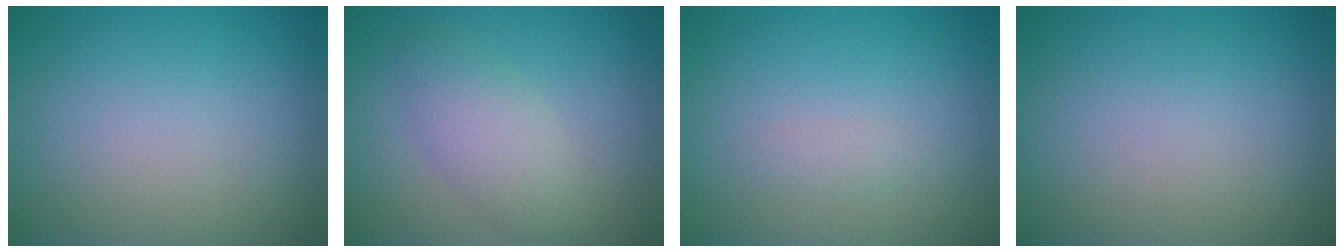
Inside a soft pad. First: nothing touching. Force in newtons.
{"total": 3.1, "press": 3.1, "slide": 0.3}
{"total": 0.8, "press": 0.8, "slide": 0.0}
{"total": 0.0}